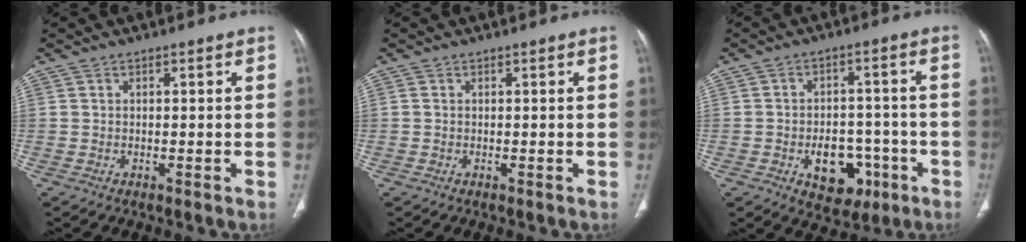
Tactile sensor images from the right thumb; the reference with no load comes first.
{"total": 0.0}
{"total": 10.3, "force": [-4.0, 7.1, 6.3], "torque": [-0.054, 0.030, -0.045]}